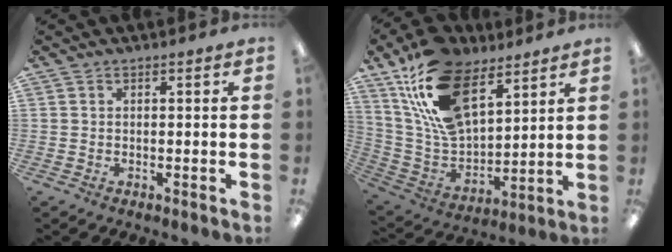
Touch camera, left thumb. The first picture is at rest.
{"total": 21.0, "force": [12.2, 11.3, 12.8], "torque": [-0.276, -0.049, 0.225]}